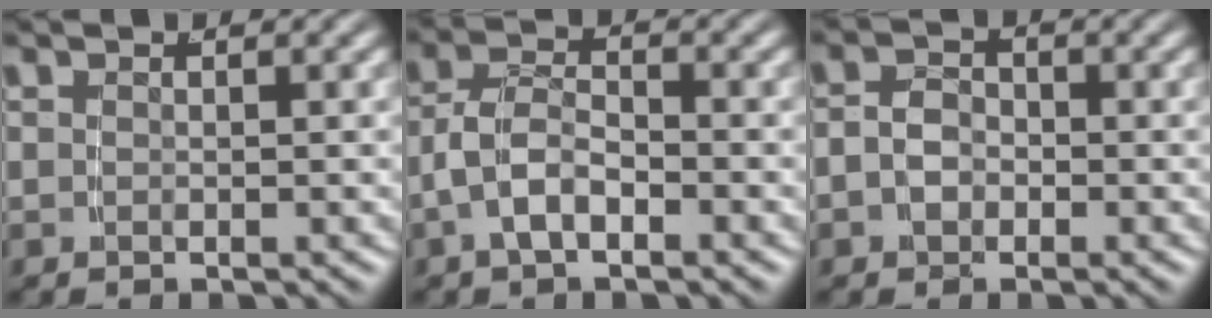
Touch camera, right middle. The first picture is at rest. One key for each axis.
{"total": 3.7, "fx": -1.6, "fy": 2.0, "fz": 2.6, "tx": -0.053, "ty": -0.013, "tz": -0.023}
{"total": 3.2, "fx": -0.9, "fy": 2.7, "fz": 1.5, "tx": -0.039, "ty": -0.015, "tz": -0.012}